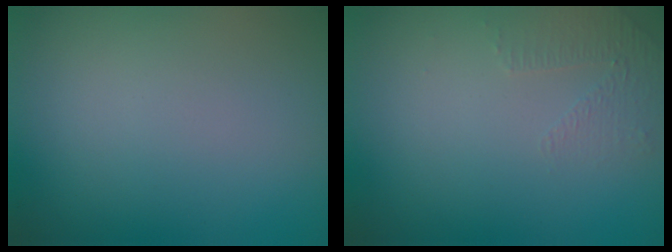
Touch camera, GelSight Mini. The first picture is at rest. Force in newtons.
{"total": 1.1, "press": 0.6, "slide": 1.0}